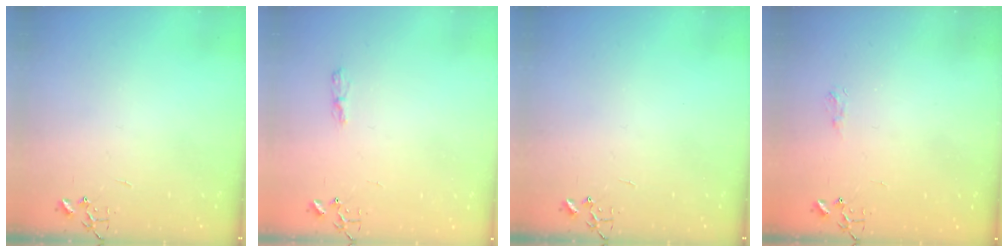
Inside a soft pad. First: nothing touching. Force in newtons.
{"total": 3.4, "press": 3.4, "slide": 0.6}
{"total": 0.0}
{"total": 5.1, "press": 5.1, "slide": 0.7}